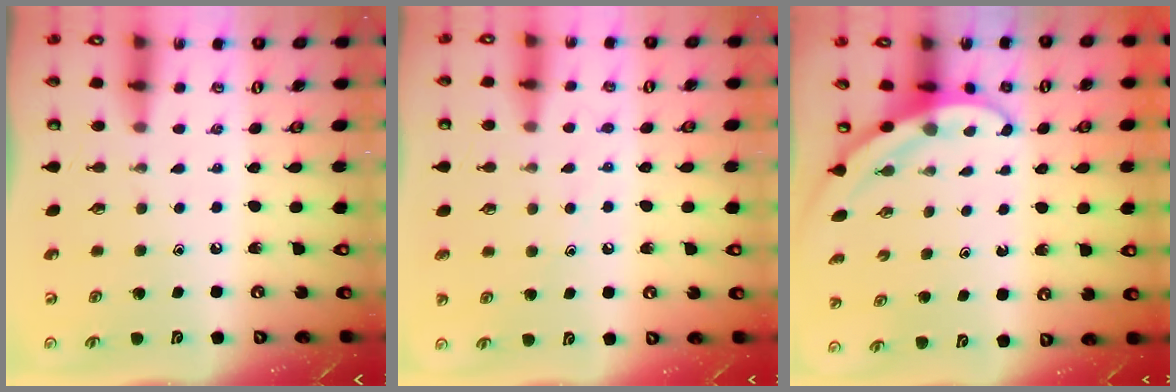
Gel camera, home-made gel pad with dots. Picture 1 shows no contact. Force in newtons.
{"total": 7.4, "press": 7.4, "slide": 0.5}
{"total": 3.2, "press": 3.2, "slide": 0.2}